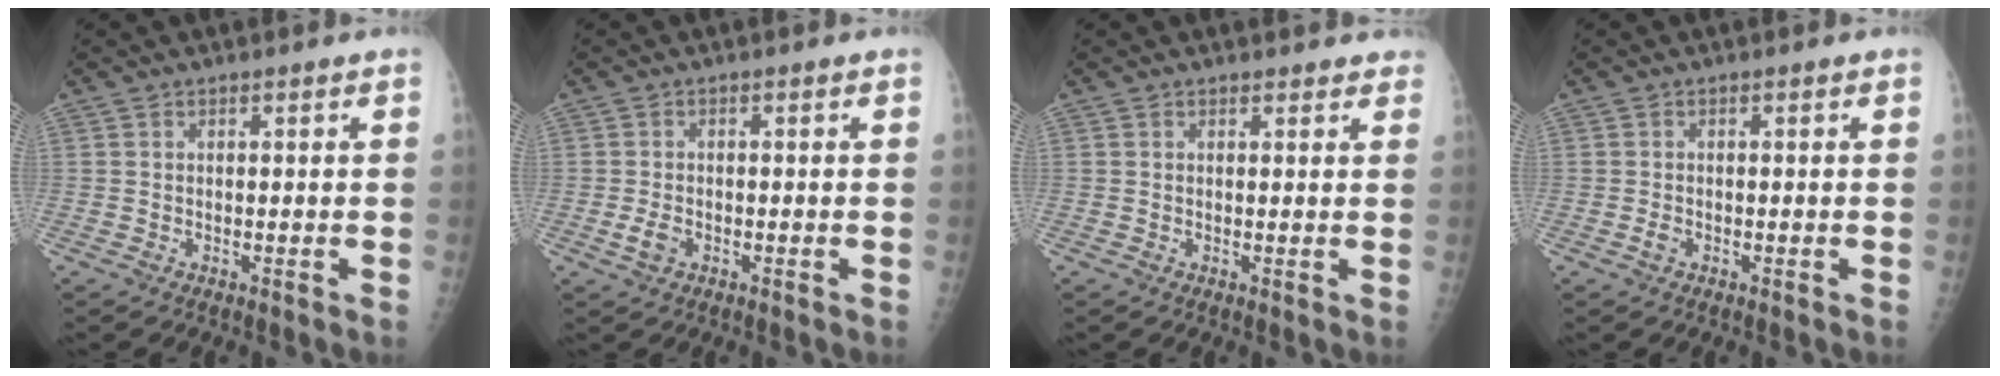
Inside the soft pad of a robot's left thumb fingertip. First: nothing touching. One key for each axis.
{"total": 2.7, "fx": -1.1, "fy": 1.7, "fz": 1.7, "tx": -0.030, "ty": 0.002, "tz": -0.020}
{"total": 2.2, "fx": 1.9, "fy": 1.0, "fz": 0.1, "tx": 0.019, "ty": -0.007, "tz": 0.008}
{"total": 1.1, "fx": -0.6, "fy": 0.7, "fz": 0.6, "tx": -0.009, "ty": 0.001, "tz": -0.012}